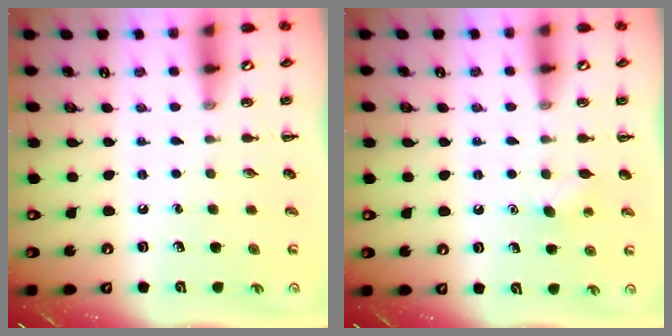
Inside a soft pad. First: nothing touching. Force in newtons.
{"total": 3.9, "press": 3.7, "slide": 1.1}